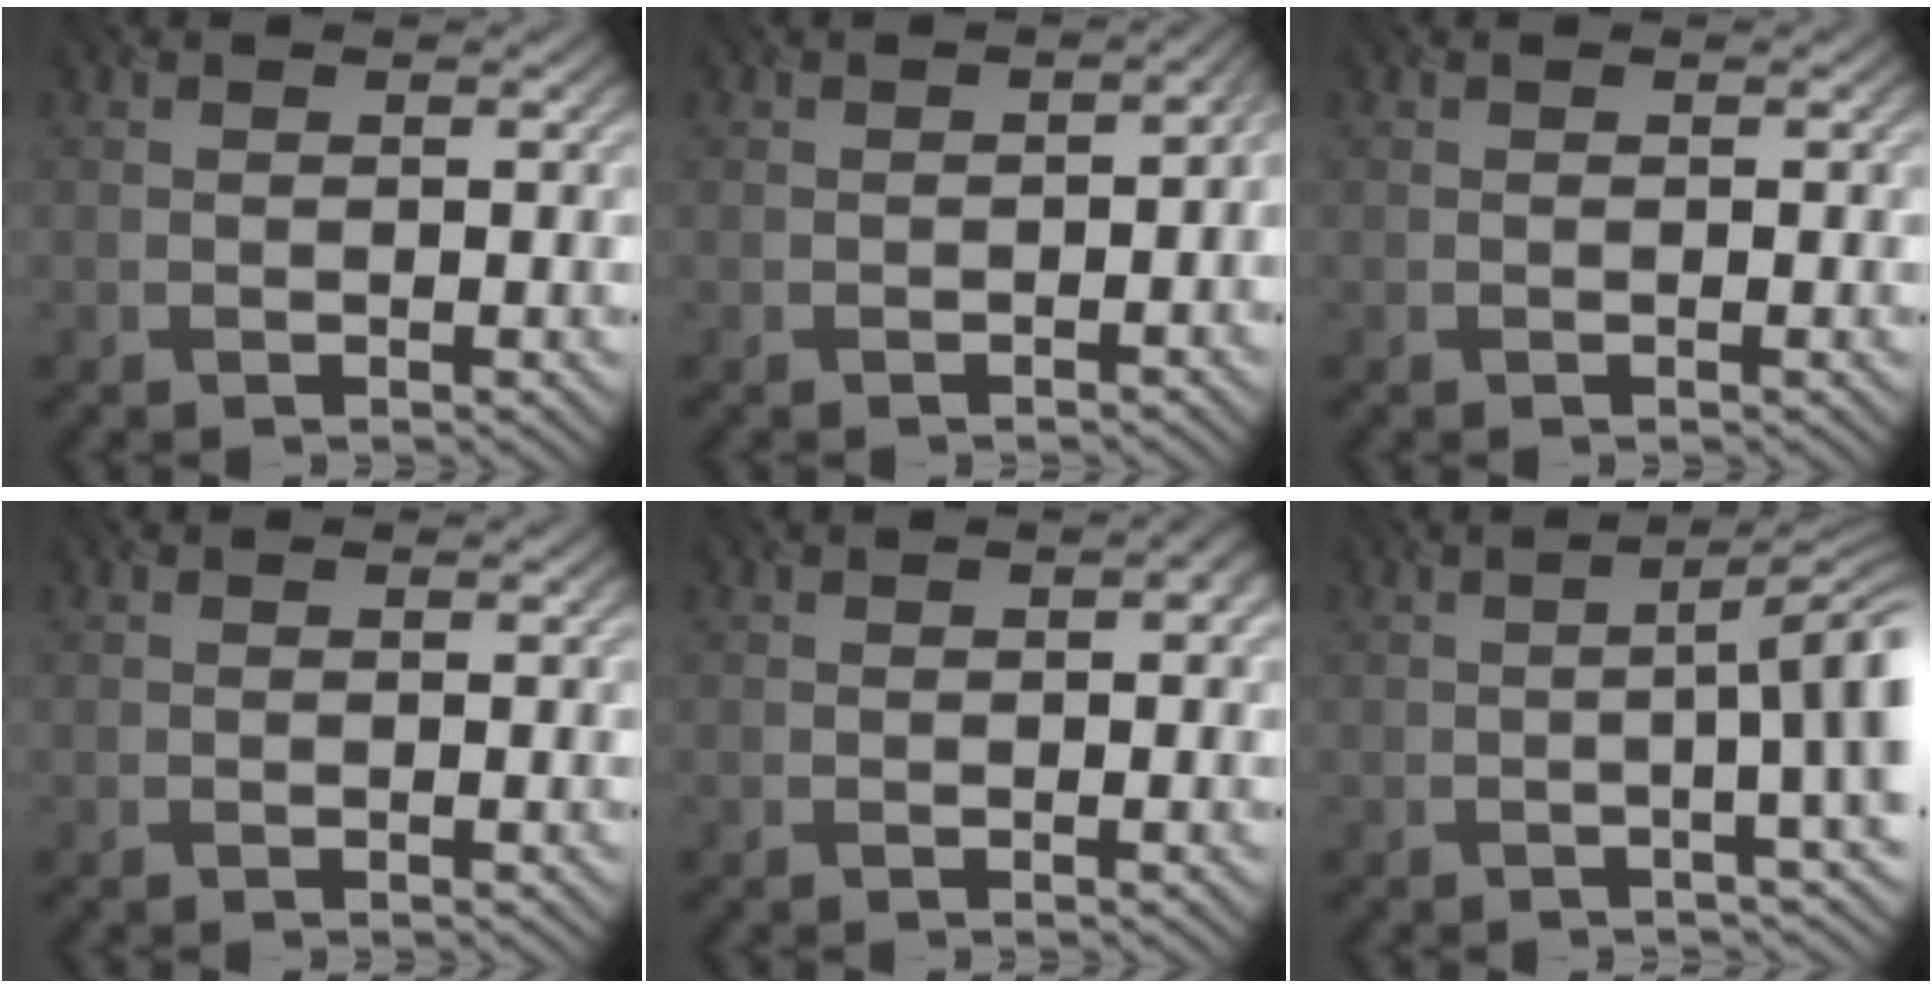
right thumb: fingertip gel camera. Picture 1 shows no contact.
{"total": 2.8, "force": [-1.0, 1.6, 2.1], "torque": [-0.025, -0.007, -0.014]}
{"total": 0.0}
{"total": 0.0}
{"total": 1.3, "force": [0.1, 0.7, 1.1], "torque": [-0.015, 0.001, 0.001]}
{"total": 7.3, "force": [-0.5, 1.4, 7.1], "torque": [-0.093, 0.008, -0.013]}